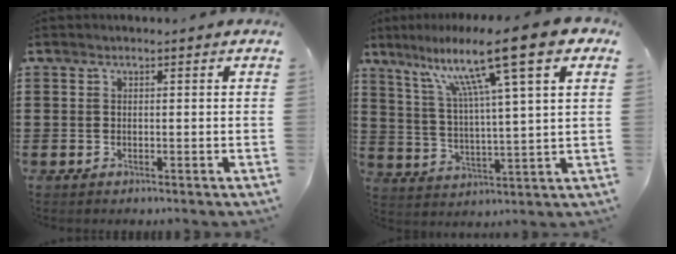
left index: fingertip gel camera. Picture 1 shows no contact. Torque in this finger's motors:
{"motor_torque": [1.56, -0.58, 1.05, 0.21]}